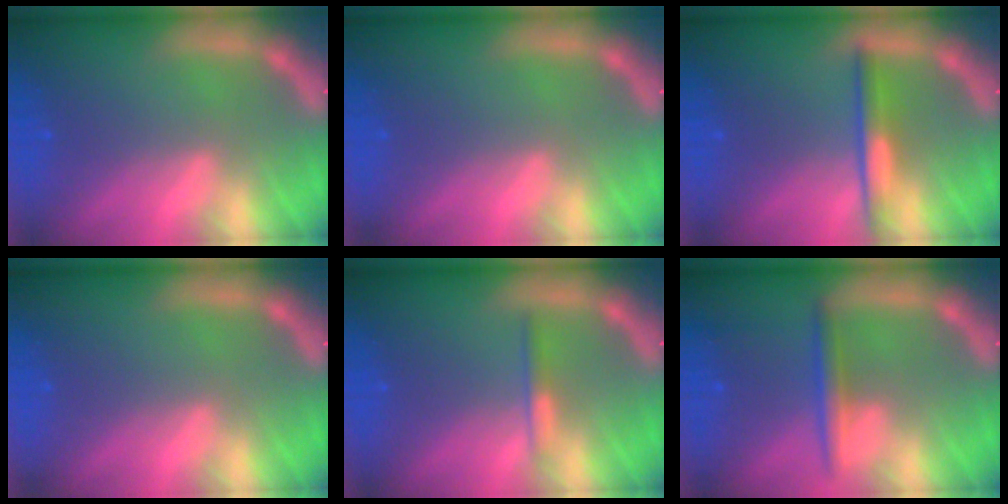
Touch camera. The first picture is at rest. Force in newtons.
{"total": 0.0}
{"total": 3.0}
{"total": 0.0}
{"total": 1.4}
{"total": 2.4}